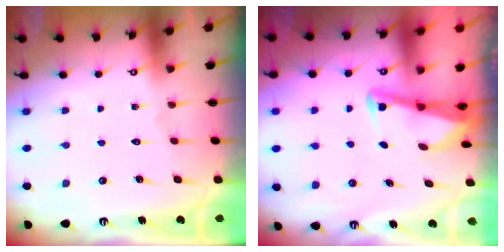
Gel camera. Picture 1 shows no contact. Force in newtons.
{"total": 3.0, "press": 3.0, "slide": 0.4}